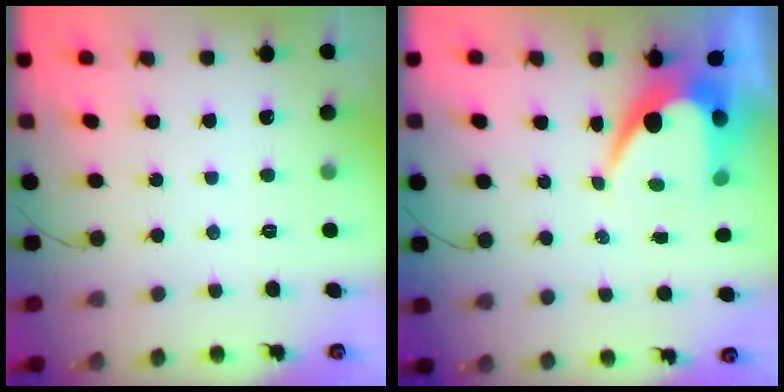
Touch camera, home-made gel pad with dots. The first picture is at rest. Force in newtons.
{"total": 7.9, "press": 7.9, "slide": 0.8}